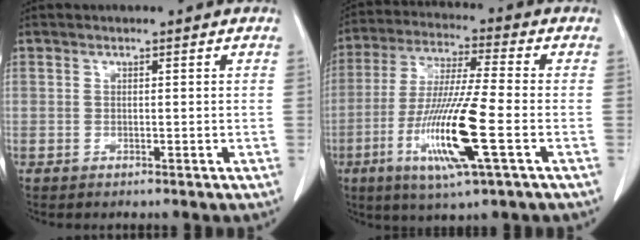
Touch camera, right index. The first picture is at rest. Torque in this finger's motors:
{"motor_torque": [2.14, 0.00, 0.48, 0.15]}